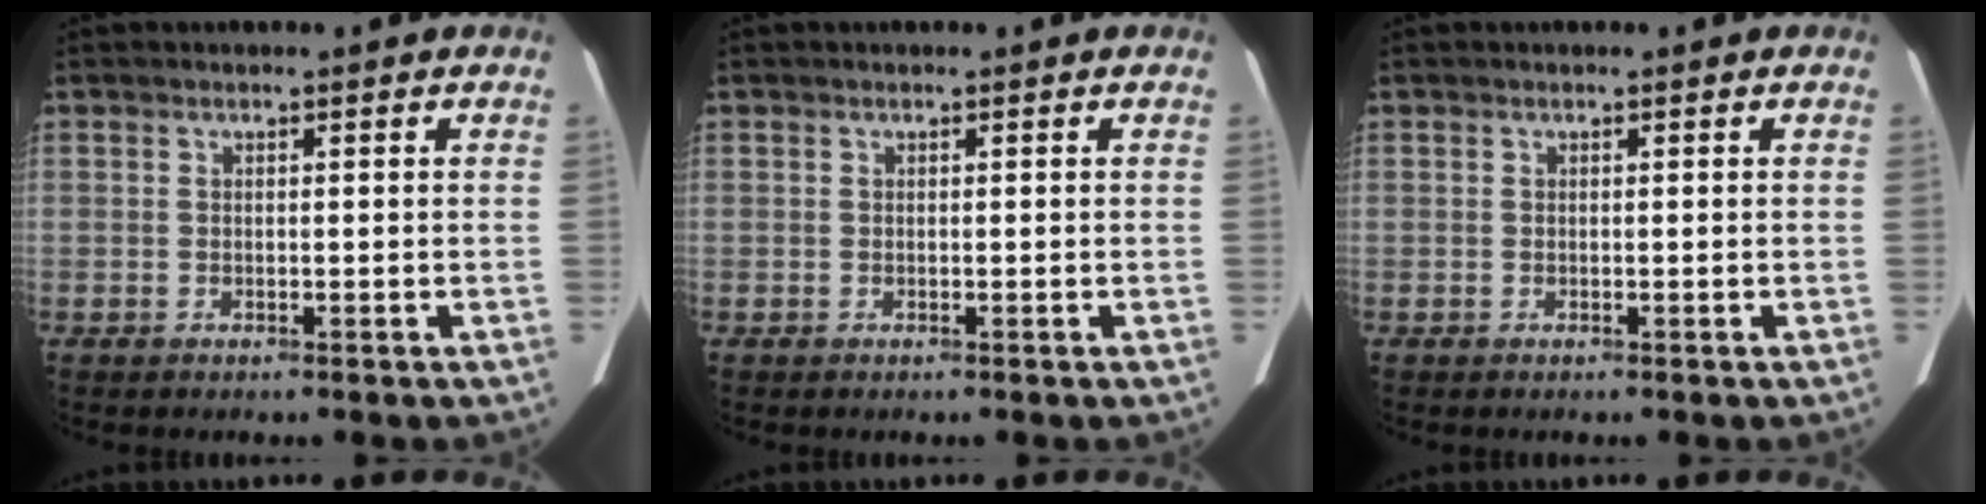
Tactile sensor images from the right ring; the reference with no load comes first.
{"total": 0.0}
{"total": 0.0}